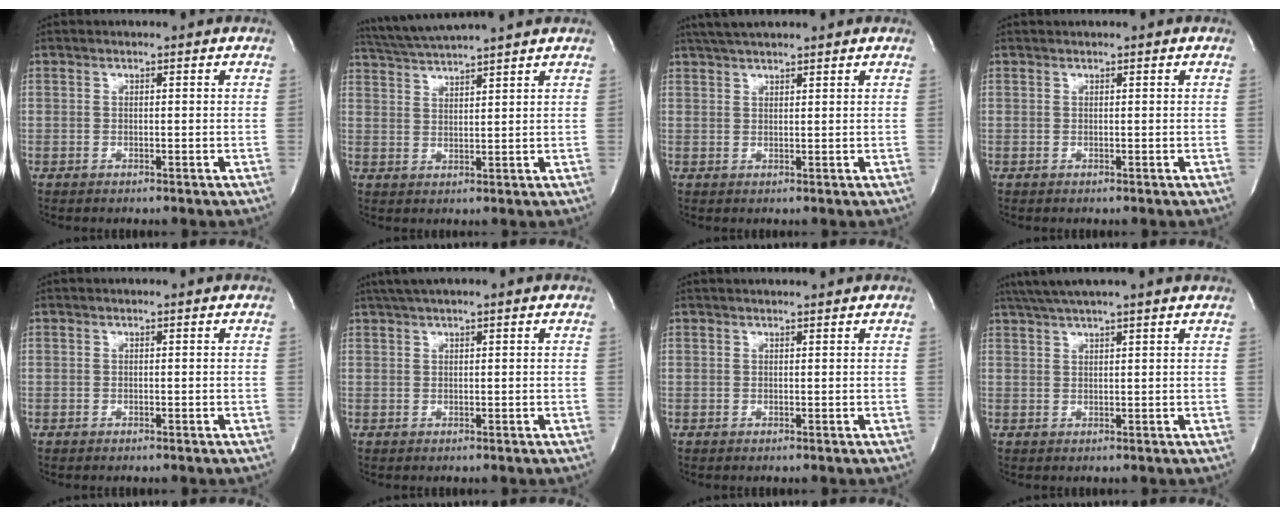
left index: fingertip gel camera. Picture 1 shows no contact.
{"total": 8.0, "force": [7.3, -1.6, 2.7], "torque": [-0.055, 0.009, 0.125]}
{"total": 5.4, "force": [4.6, 0.4, 2.7], "torque": [-0.046, 0.023, 0.079]}
{"total": 0.0}
{"total": 0.0}
{"total": 3.4, "force": [2.5, 0.0, 2.3], "torque": [-0.044, 0.017, 0.045]}
{"total": 2.0, "force": [1.9, -0.2, 0.6], "torque": [-0.006, 0.005, 0.023]}
{"total": 8.0, "force": [6.7, -0.9, 4.3], "torque": [-0.072, 0.024, 0.094]}